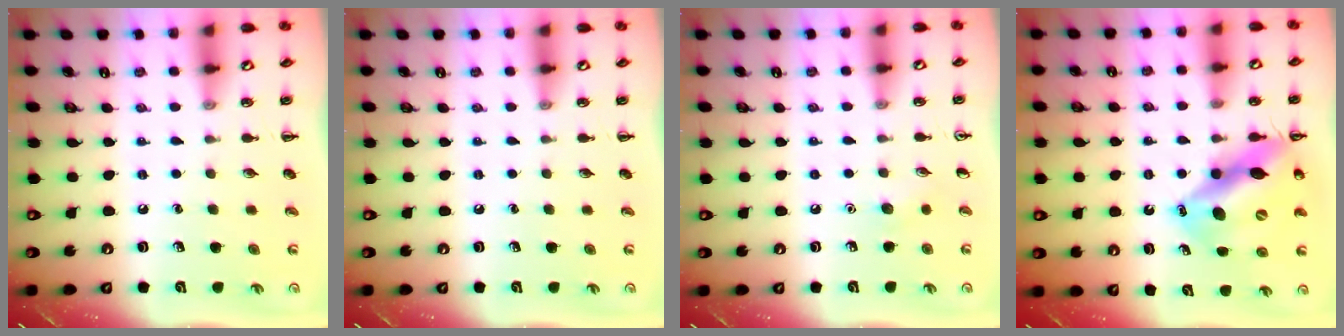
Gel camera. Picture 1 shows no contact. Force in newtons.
{"total": 0.0}
{"total": 4.0, "press": 3.8, "slide": 1.4}
{"total": 15.1, "press": 14.4, "slide": 4.5}